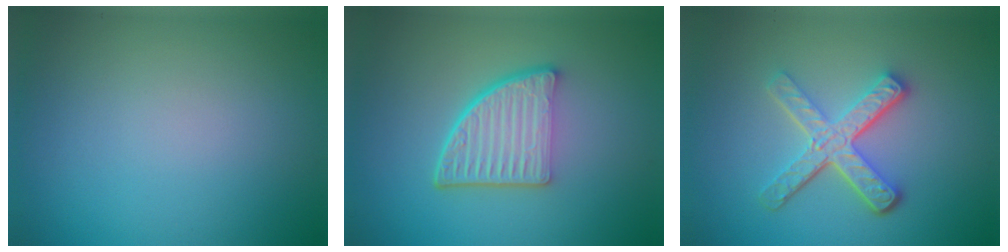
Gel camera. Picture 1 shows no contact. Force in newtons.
{"total": 5.4, "press": 3.9, "slide": 3.8}
{"total": 4.9, "press": 3.5, "slide": 3.4}